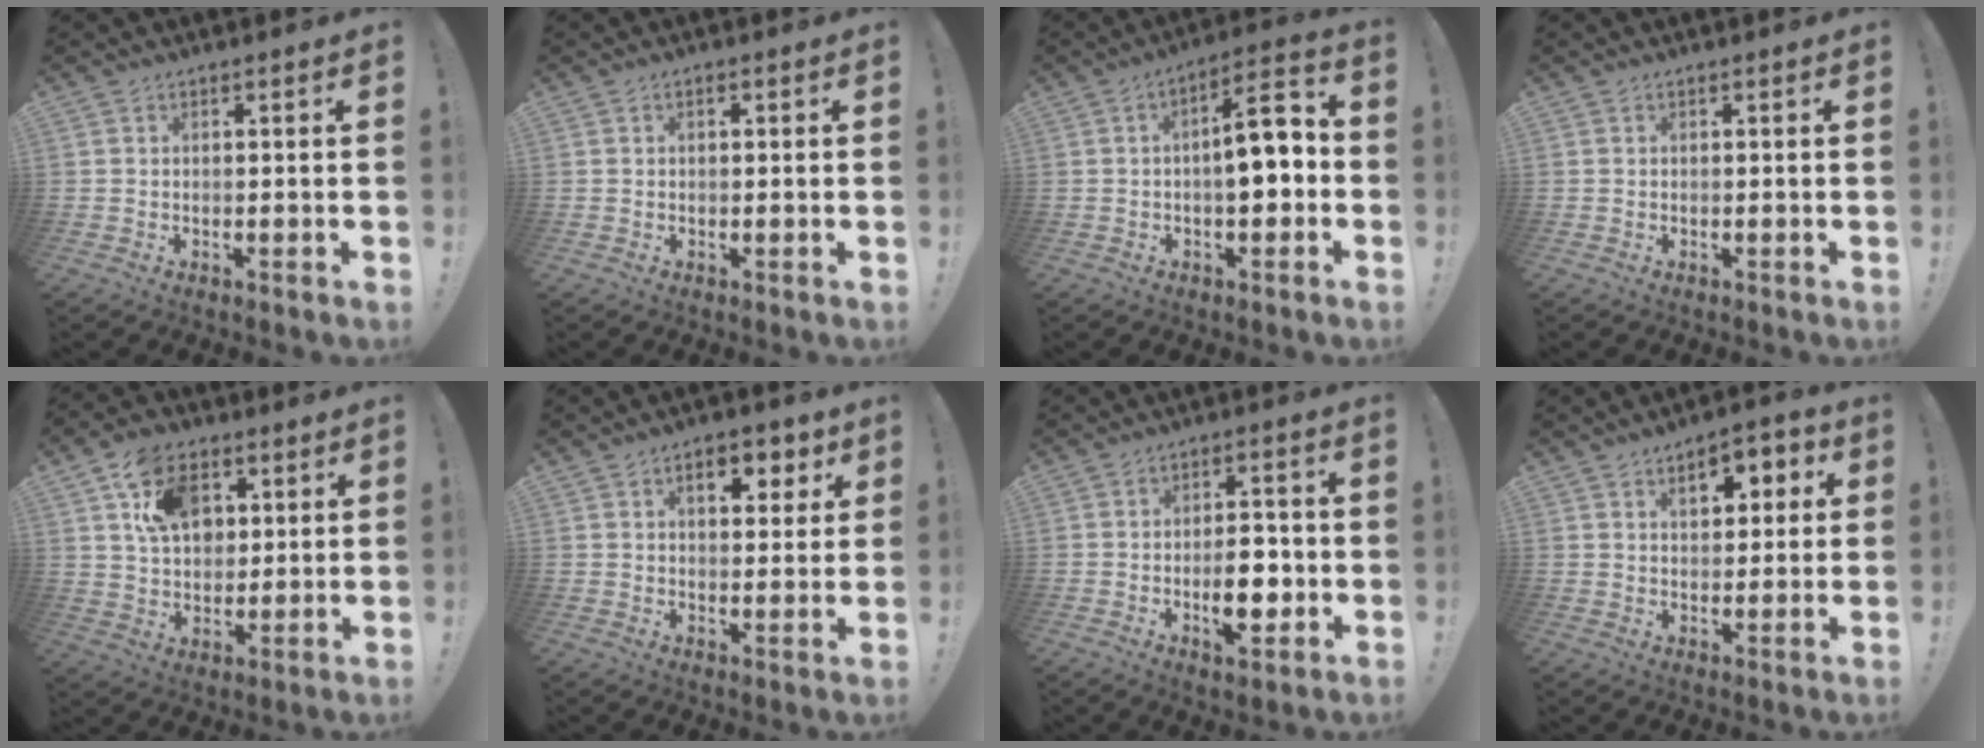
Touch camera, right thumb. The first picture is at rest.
{"total": 0.8, "force": [0.1, 0.6, 0.5], "torque": [-0.007, 0.002, 0.000]}
{"total": 10.8, "force": [-1.0, 4.0, 9.9], "torque": [-0.136, 0.003, -0.020]}
{"total": 0.0}
{"total": 15.9, "force": [6.6, 11.4, 8.8], "torque": [-0.138, -0.015, 0.130]}
{"total": 7.6, "force": [3.5, 4.2, 5.3], "torque": [-0.060, -0.010, 0.054]}
{"total": 9.6, "force": [-2.0, 4.9, 8.0], "torque": [-0.116, 0.008, -0.034]}
{"total": 8.3, "force": [3.1, 4.8, 6.1], "torque": [-0.069, -0.007, 0.047]}